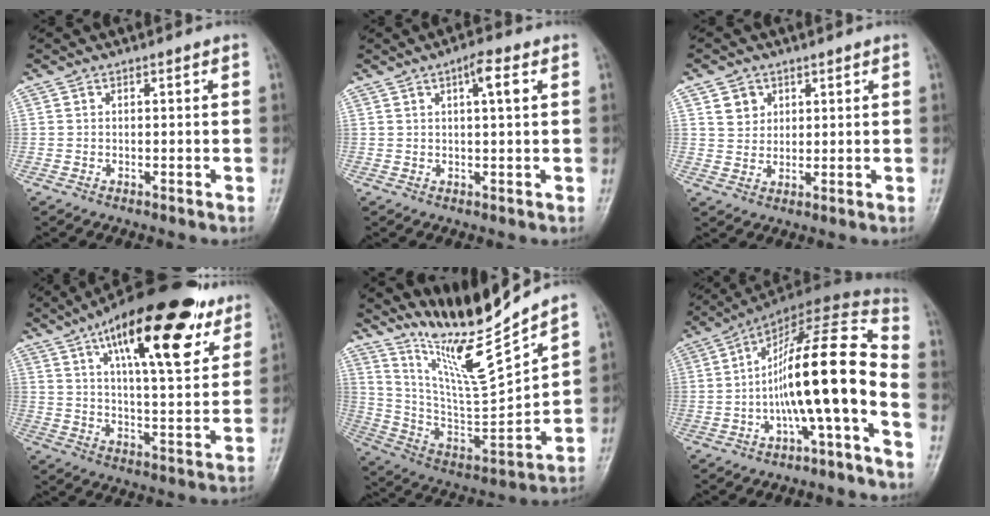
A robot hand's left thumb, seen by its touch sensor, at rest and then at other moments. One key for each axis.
{"total": 4.2, "fx": 1.5, "fy": 0.7, "fz": 3.9, "tx": -0.066, "ty": 0.005, "tz": 0.024}
{"total": 4.1, "fx": 2.0, "fy": 3.4, "fz": 1.1, "tx": 0.000, "ty": -0.013, "tz": 0.039}
{"total": 24.6, "fx": 13.5, "fy": 8.4, "fz": 18.8, "tx": -0.263, "ty": -0.031, "tz": 0.209}
{"total": 17.1, "fx": 14.7, "fy": 0.0, "fz": 8.8, "tx": -0.138, "ty": -0.091, "tz": 0.284}
{"total": 17.0, "fx": -4.6, "fy": 3.3, "fz": 16.1, "tx": -0.274, "ty": 0.086, "tz": -0.079}